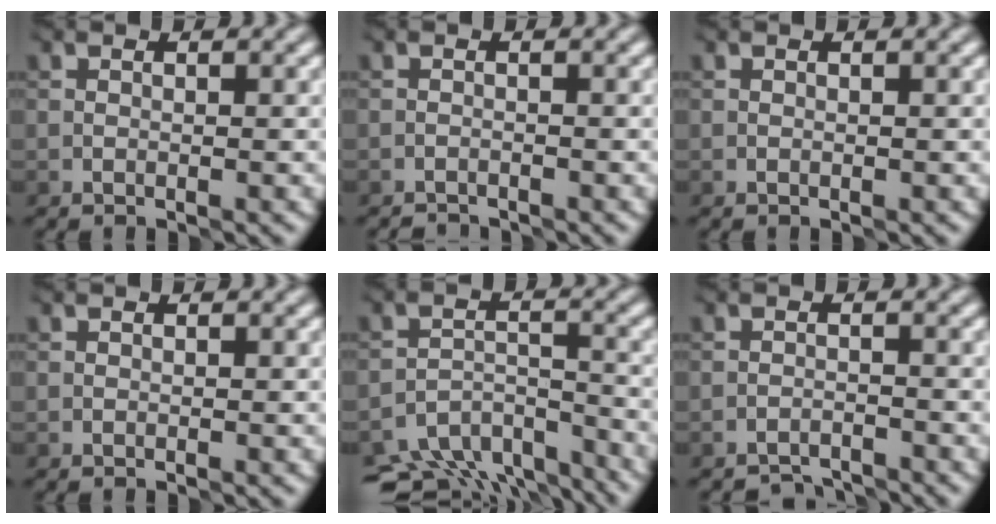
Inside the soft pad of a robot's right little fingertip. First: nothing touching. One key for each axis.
{"total": 1.7, "fx": -1.7, "fy": 0.1, "fz": 0.0, "tx": 0.001, "ty": -0.006, "tz": -0.037}
{"total": 0.0}
{"total": 0.0}
{"total": 10.3, "fx": -7.9, "fy": 4.9, "fz": 4.4, "tx": -0.070, "ty": 0.002, "tz": -0.108}
{"total": 3.2, "fx": -3.2, "fy": 0.4, "fz": 0.3, "tx": -0.002, "ty": -0.004, "tz": -0.060}